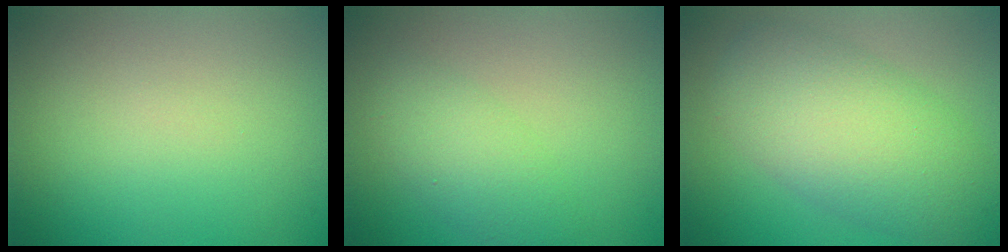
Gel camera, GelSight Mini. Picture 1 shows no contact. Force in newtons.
{"total": 1.9, "press": 1.9, "slide": 0.2}
{"total": 8.3, "press": 8.3, "slide": 0.4}